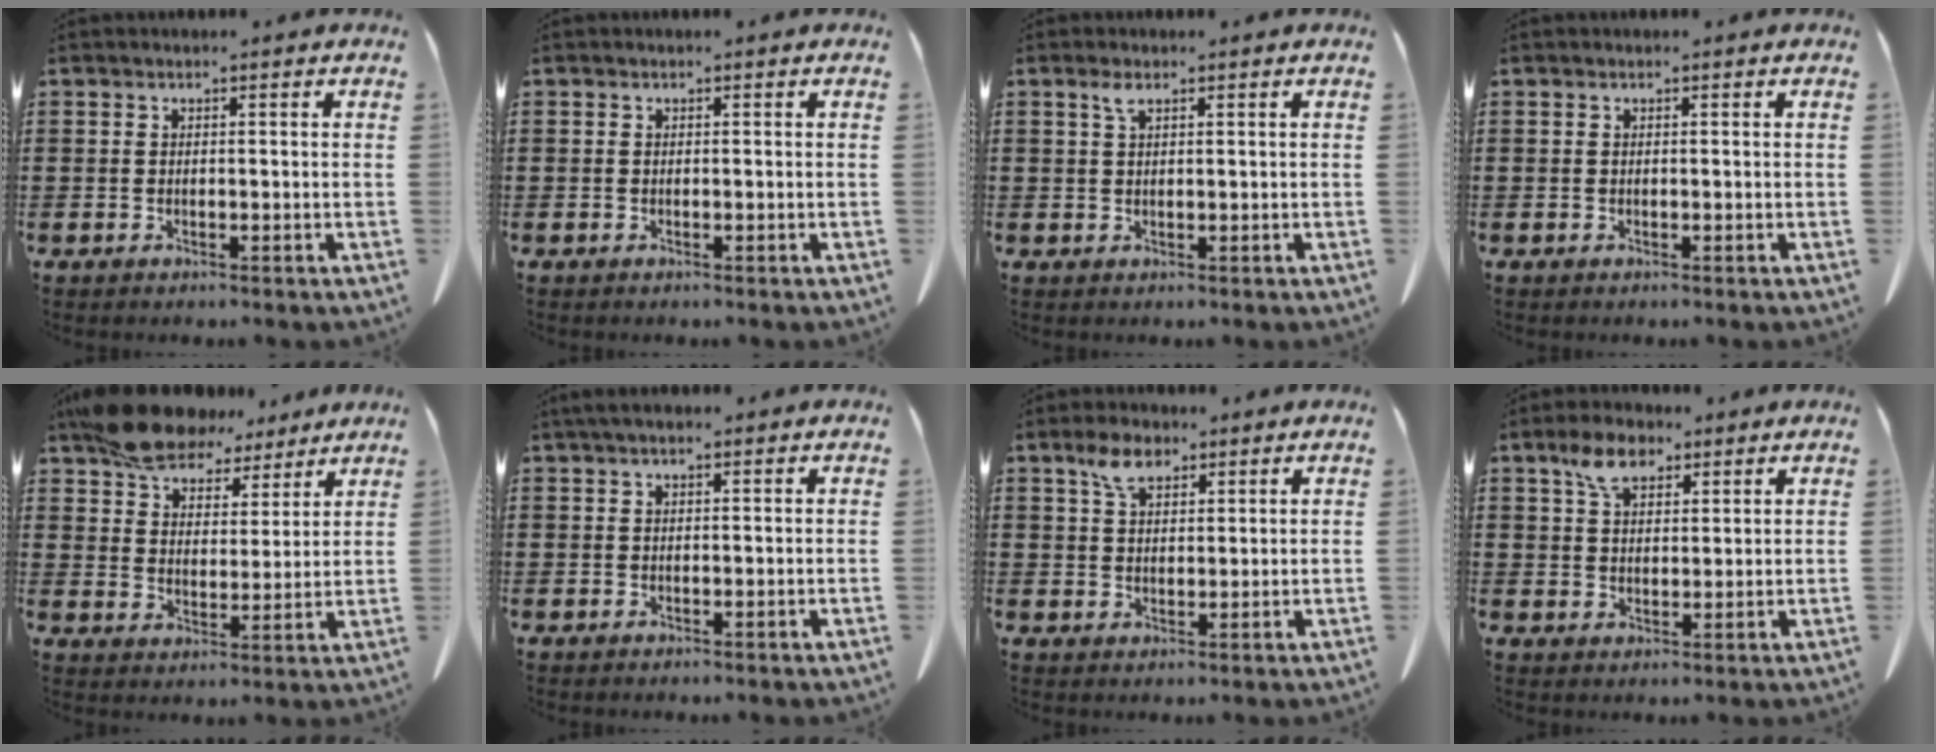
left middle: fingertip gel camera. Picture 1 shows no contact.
{"total": 0.0}
{"total": 1.7, "force": [0.9, 0.6, 1.3], "torque": [-0.030, 0.003, 0.016]}
{"total": 0.0}
{"total": 10.0, "force": [8.7, 3.8, 3.3], "torque": [-0.081, -0.024, 0.165]}
{"total": 1.5, "force": [0.9, 0.5, 1.2], "torque": [-0.025, 0.005, 0.015]}
{"total": 4.7, "force": [2.9, 2.5, 2.6], "torque": [-0.060, 0.010, 0.053]}
{"total": 5.9, "force": [3.7, 3.4, 3.2], "torque": [-0.068, 0.011, 0.066]}